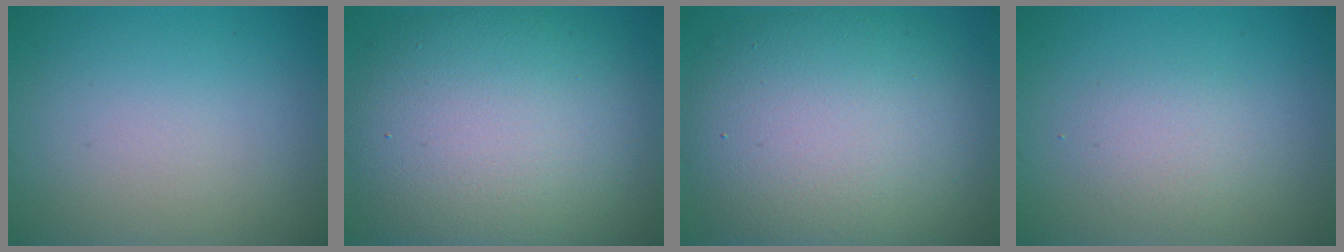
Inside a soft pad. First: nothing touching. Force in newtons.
{"total": 12.4, "press": 12.4, "slide": 0.8}
{"total": 11.8, "press": 11.8, "slide": 0.8}
{"total": 1.7, "press": 1.7, "slide": 0.2}